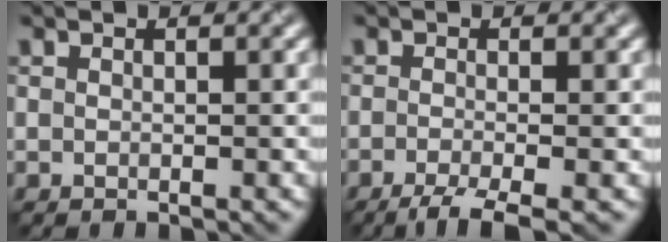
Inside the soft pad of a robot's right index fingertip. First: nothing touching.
{"total": 3.6, "force": [-2.2, 0.7, 2.7], "torque": [-0.044, -0.006, -0.048]}